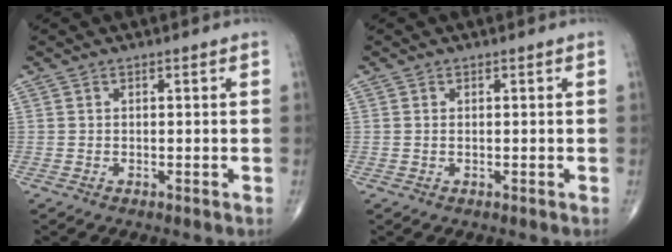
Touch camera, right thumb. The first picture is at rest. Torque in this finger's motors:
{"motor_torque": [-0.35, 0.14, -0.16, -0.08, 0.03]}